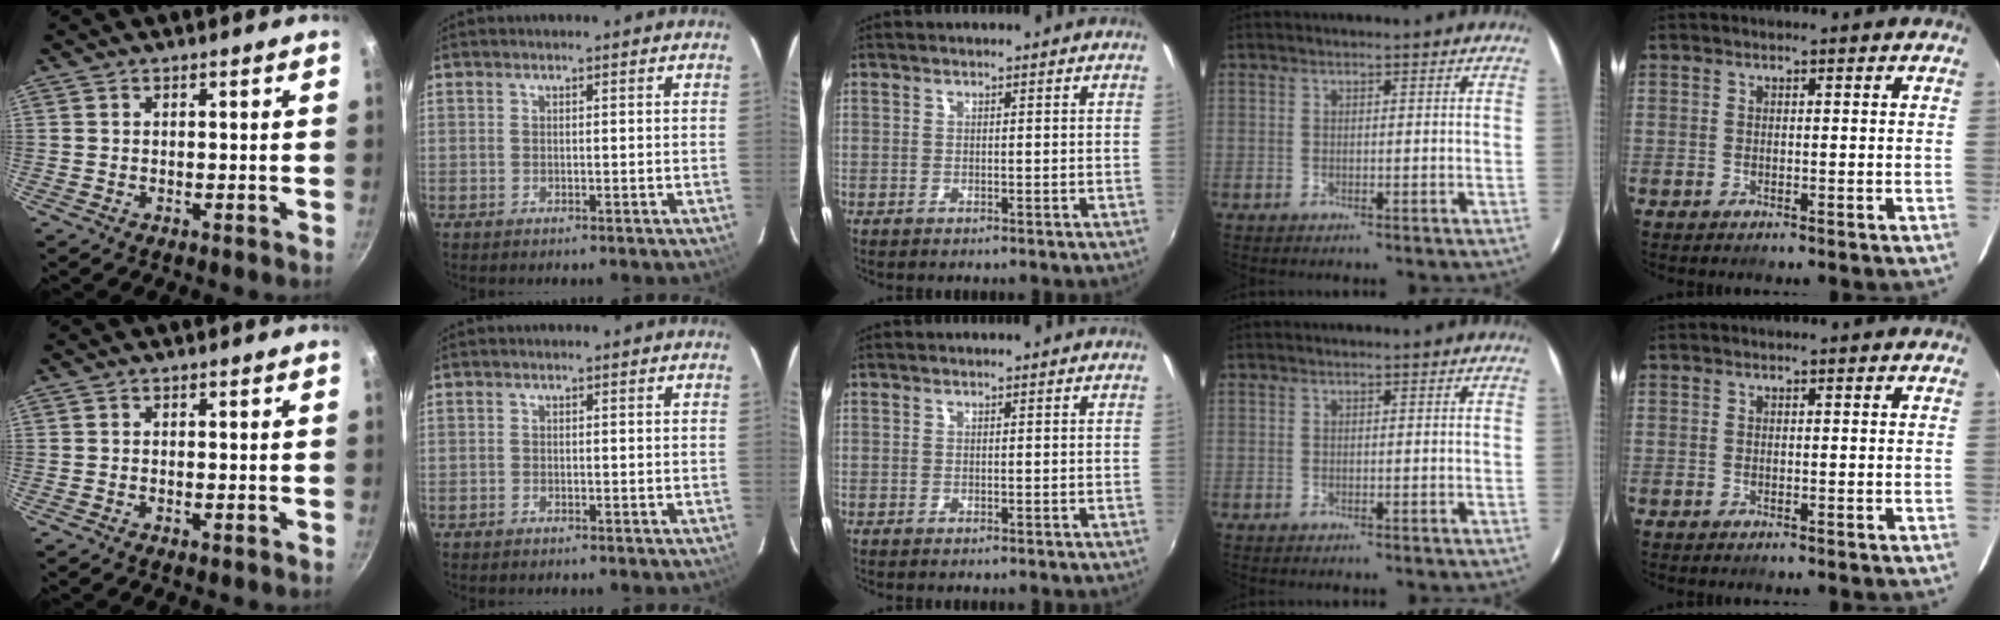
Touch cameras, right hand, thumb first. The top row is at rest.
{"thumb": {"total": 0.7, "force": [-0.2, 0.3, 0.6], "torque": [-0.010, 0.001, -0.005]}, "index": {"total": 0.6, "force": [-0.5, 0.3, 0.0], "torque": [-0.002, 0.000, -0.008]}}